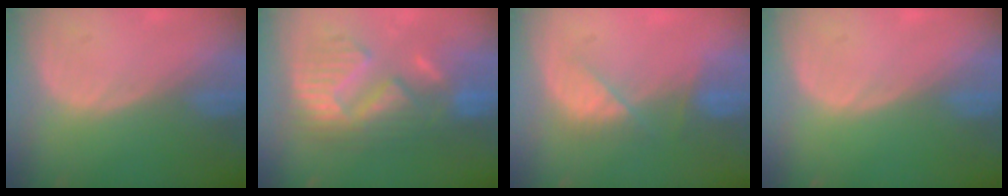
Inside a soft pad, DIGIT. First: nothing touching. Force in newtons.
{"total": 11.0, "press": 11.0, "slide": 1.0}
{"total": 4.6, "press": 4.6, "slide": 0.5}
{"total": 0.0}